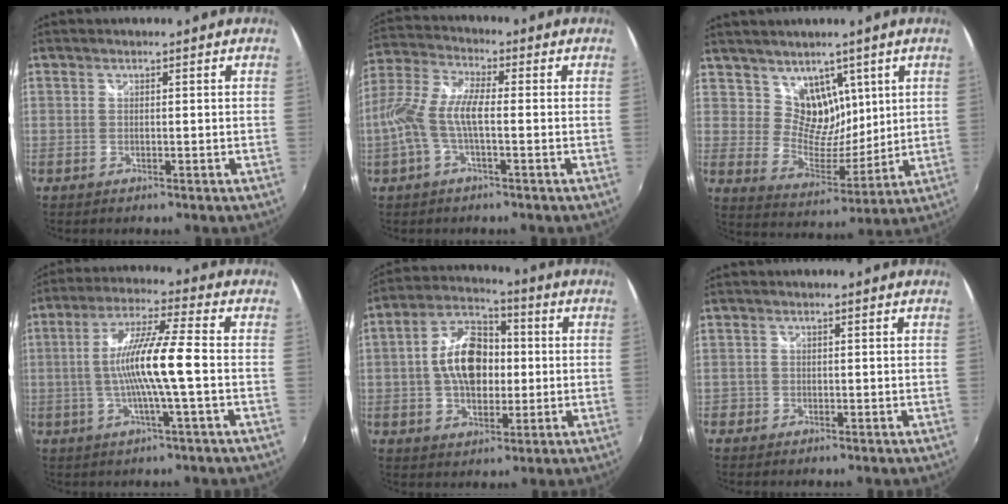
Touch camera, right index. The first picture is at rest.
{"total": 9.6, "force": [-1.8, 2.8, 9.0], "torque": [-0.199, 0.006, -0.036]}
{"total": 9.4, "force": [5.5, 6.8, 3.4], "torque": [-0.048, -0.003, 0.108]}
{"total": 11.6, "force": [-1.6, -0.2, 11.5], "torque": [-0.216, 0.005, -0.030]}
{"total": 12.9, "force": [0.1, 8.4, 9.8], "torque": [-0.184, 0.024, 0.000]}
{"total": 1.3, "force": [-0.6, 1.1, 0.0], "torque": [-0.003, 0.003, -0.008]}